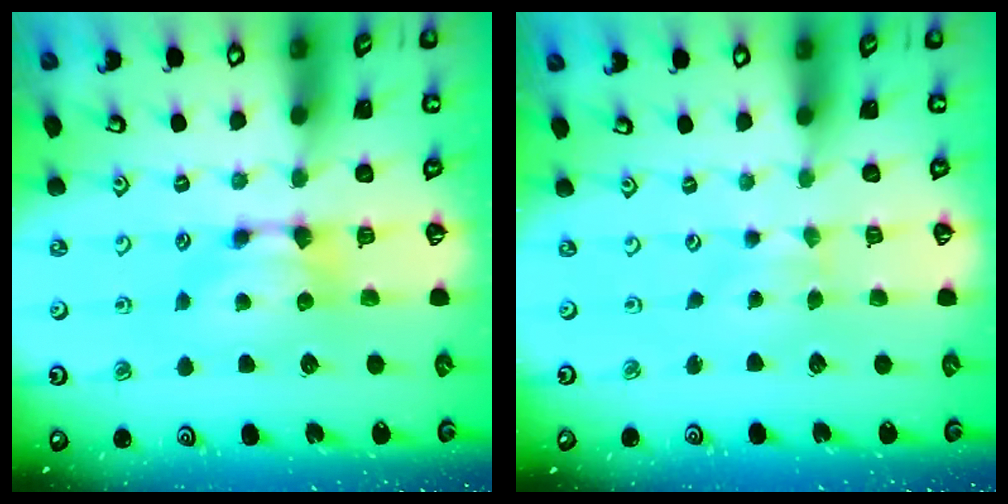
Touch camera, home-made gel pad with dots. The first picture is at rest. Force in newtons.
{"total": 2.1, "press": 1.6, "slide": 1.4}